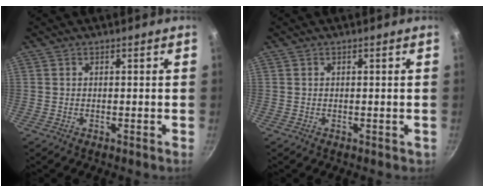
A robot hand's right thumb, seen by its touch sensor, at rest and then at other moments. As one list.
[{"total": 0.7, "force": [0.2, 0.6, 0.3], "torque": [0.002, 0.002, 0.003]}]